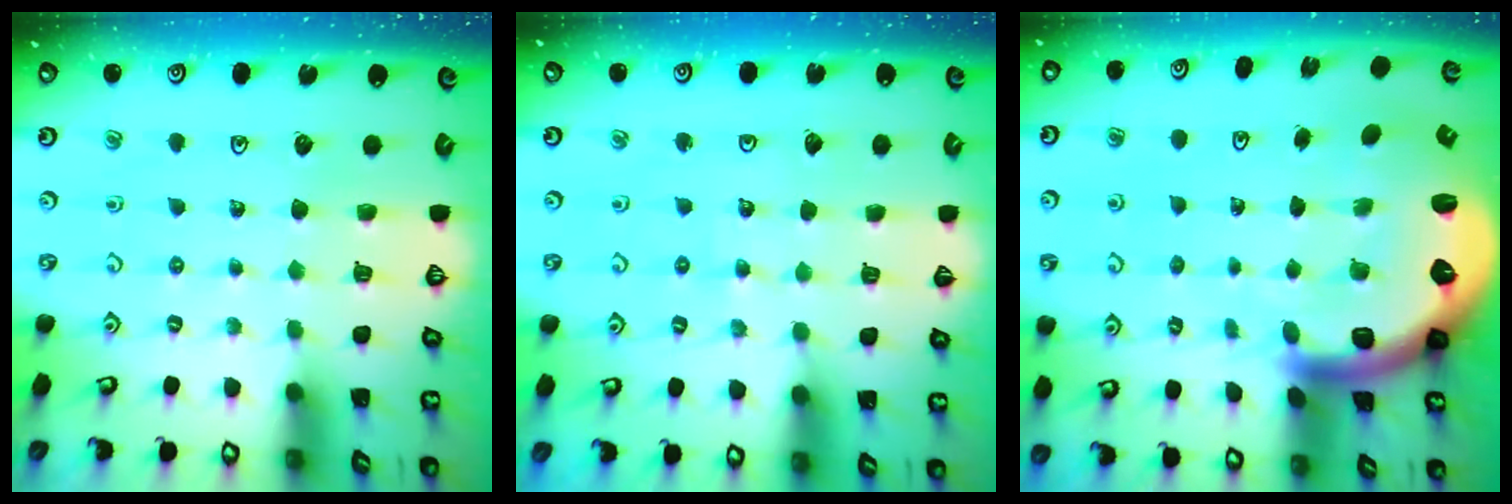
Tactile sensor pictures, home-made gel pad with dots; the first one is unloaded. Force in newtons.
{"total": 5.5, "press": 5.5, "slide": 0.8}
{"total": 8.8, "press": 8.6, "slide": 1.9}